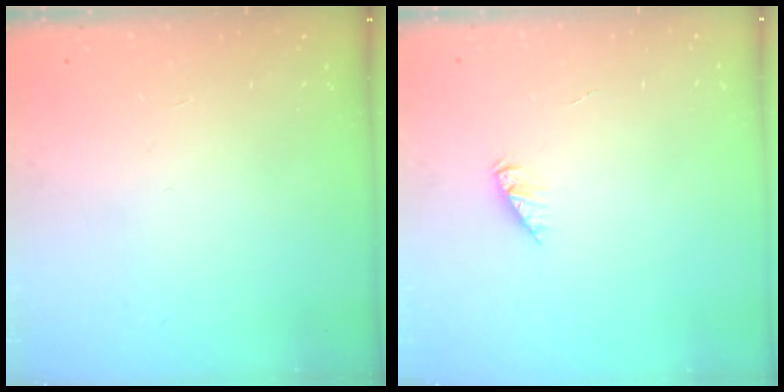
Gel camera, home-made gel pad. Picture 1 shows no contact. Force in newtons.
{"total": 2.3, "press": 2.3, "slide": 0.3}